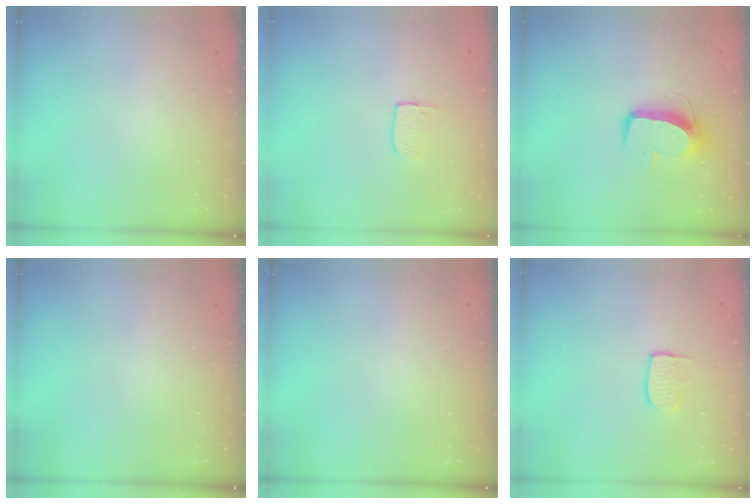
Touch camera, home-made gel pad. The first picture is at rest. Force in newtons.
{"total": 3.5, "press": 3.5, "slide": 0.2}
{"total": 10.0, "press": 9.9, "slide": 0.9}
{"total": 0.0}
{"total": 0.0}
{"total": 7.2, "press": 7.1, "slide": 0.4}